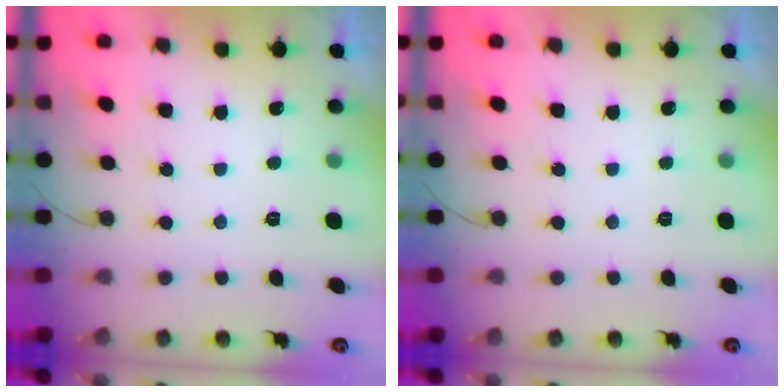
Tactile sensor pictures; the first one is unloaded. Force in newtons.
{"total": 0.0}